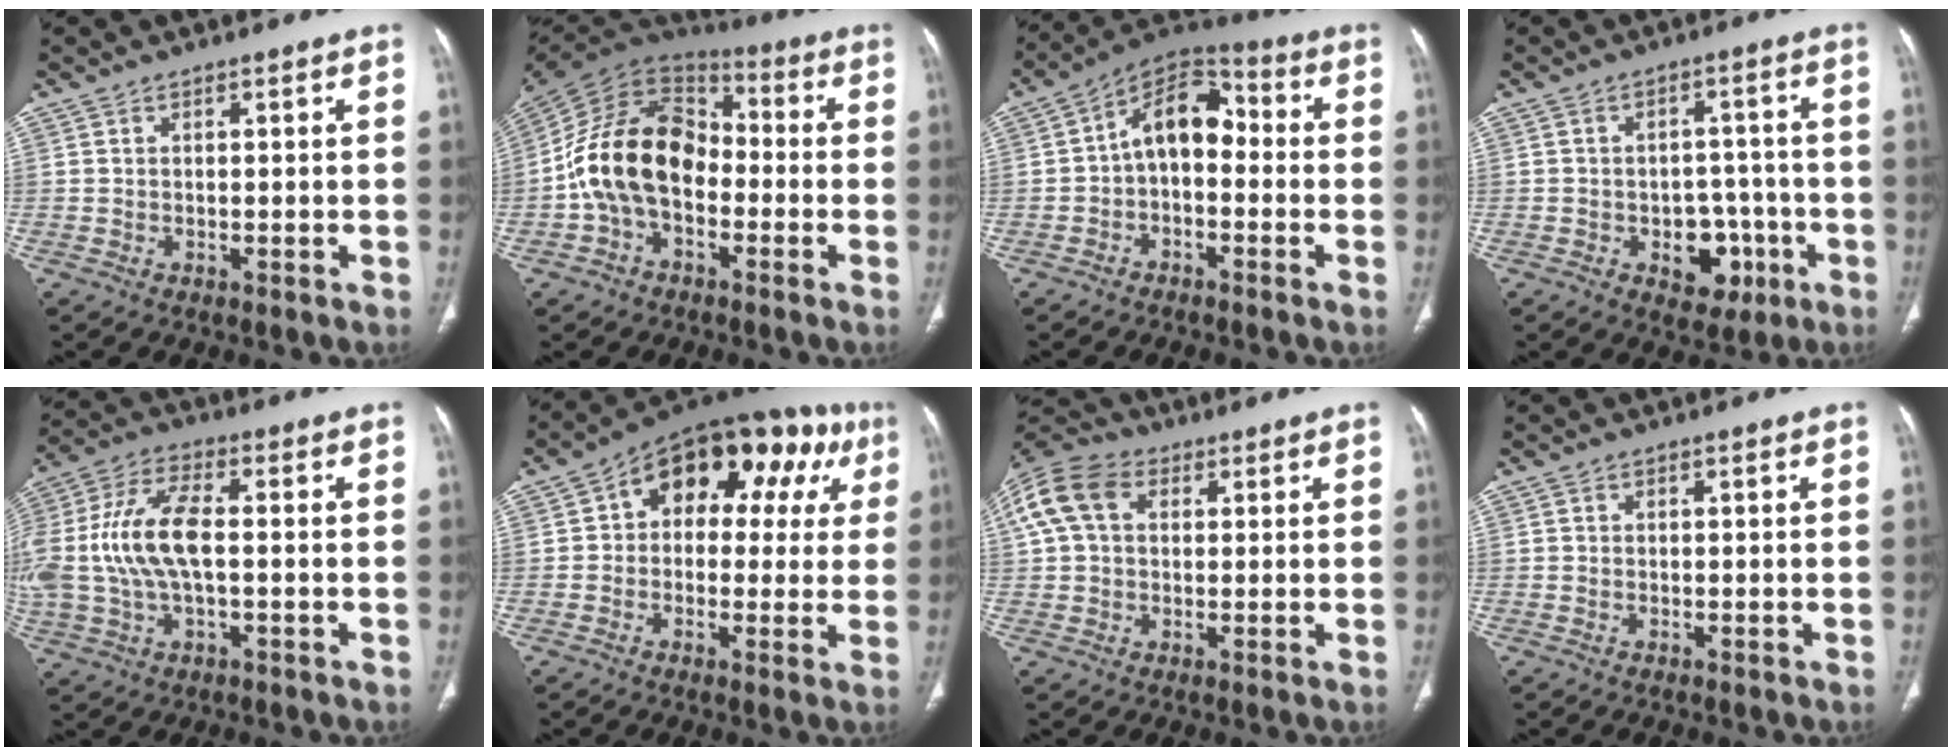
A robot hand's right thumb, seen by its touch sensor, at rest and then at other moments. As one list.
[{"total": 17.8, "force": [-3.0, 12.2, 12.6], "torque": [-0.219, 0.052, -0.063]}, {"total": 11.1, "force": [-0.7, 7.1, 8.5], "torque": [-0.109, 0.045, -0.030]}, {"total": 8.4, "force": [-3.1, 6.0, 5.0], "torque": [-0.026, 0.030, -0.034]}, {"total": 16.6, "force": [-0.1, 8.2, 14.4], "torque": [-0.334, 0.025, -0.003]}, {"total": 19.4, "force": [5.8, 12.2, 13.9], "torque": [-0.130, 0.039, 0.069]}, {"total": 12.9, "force": [3.6, 9.3, 8.3], "torque": [-0.178, 0.032, 0.060]}, {"total": 0.0}]